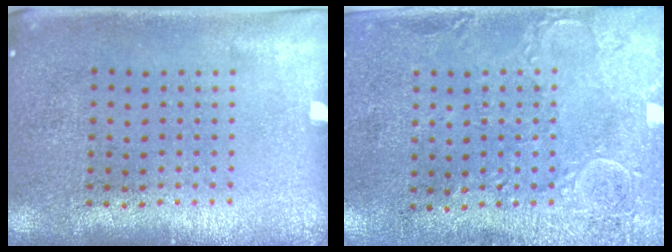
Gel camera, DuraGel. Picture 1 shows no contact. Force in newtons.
{"total": 2.9, "press": 2.3, "slide": 1.8}